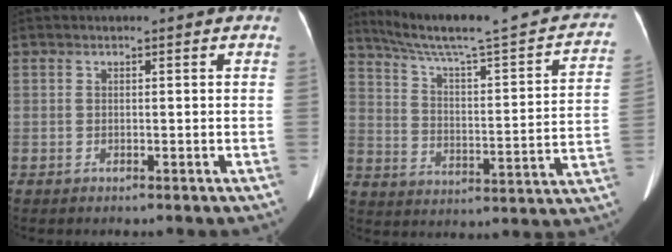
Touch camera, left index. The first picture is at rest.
{"total": 24.2, "force": [20.1, 2.4, 13.4], "torque": [-0.198, -0.012, 0.264]}